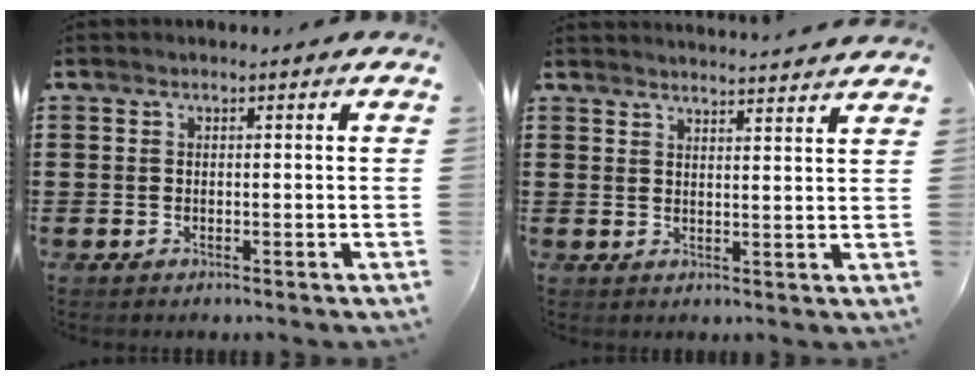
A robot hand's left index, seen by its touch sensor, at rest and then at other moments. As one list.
[{"total": 3.1, "force": [3.0, -0.8, 0.1], "torque": [-0.009, -0.017, 0.055]}]